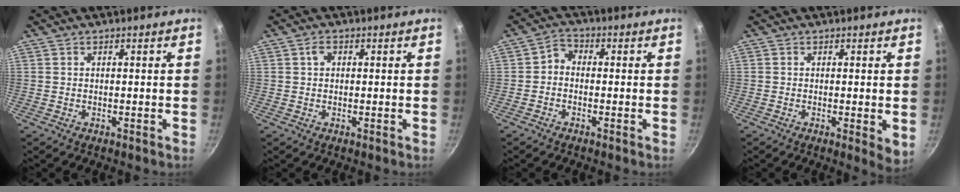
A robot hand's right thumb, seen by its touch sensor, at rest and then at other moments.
{"total": 1.7, "force": [0.4, 1.2, 1.1], "torque": [-0.015, 0.004, 0.004]}
{"total": 2.7, "force": [-0.9, 2.0, 1.5], "torque": [-0.027, 0.020, -0.028]}
{"total": 3.7, "force": [-0.3, 1.0, 3.6], "torque": [-0.048, -0.015, -0.005]}